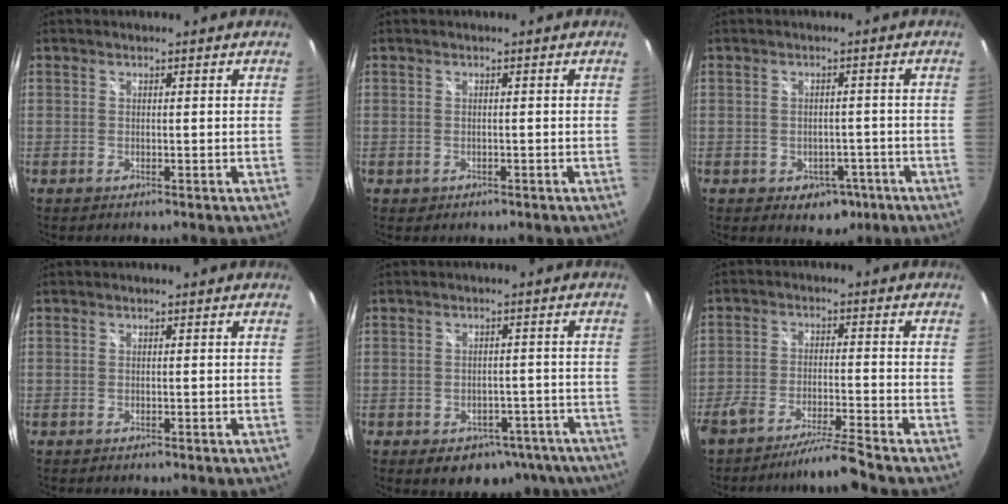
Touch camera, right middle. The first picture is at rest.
{"total": 1.5, "force": [-0.6, 1.2, 0.6], "torque": [-0.012, -0.001, -0.004]}
{"total": 5.8, "force": [-2.9, 4.4, 2.5], "torque": [-0.050, 0.006, -0.022]}
{"total": 0.6, "force": [-0.4, 0.3, 0.2], "torque": [-0.004, 0.000, -0.005]}
{"total": 13.2, "force": [-8.7, 8.3, 5.6], "torque": [-0.098, 0.016, -0.082]}
{"total": 7.5, "force": [-6.7, -0.9, 3.2], "torque": [-0.077, -0.005, -0.118]}